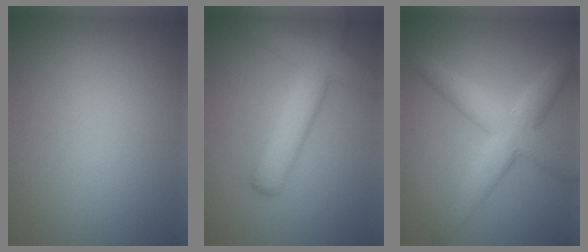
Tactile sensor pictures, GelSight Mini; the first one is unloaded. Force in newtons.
{"total": 6.2, "press": 6.2, "slide": 0.4}
{"total": 6.1, "press": 6.1, "slide": 0.2}